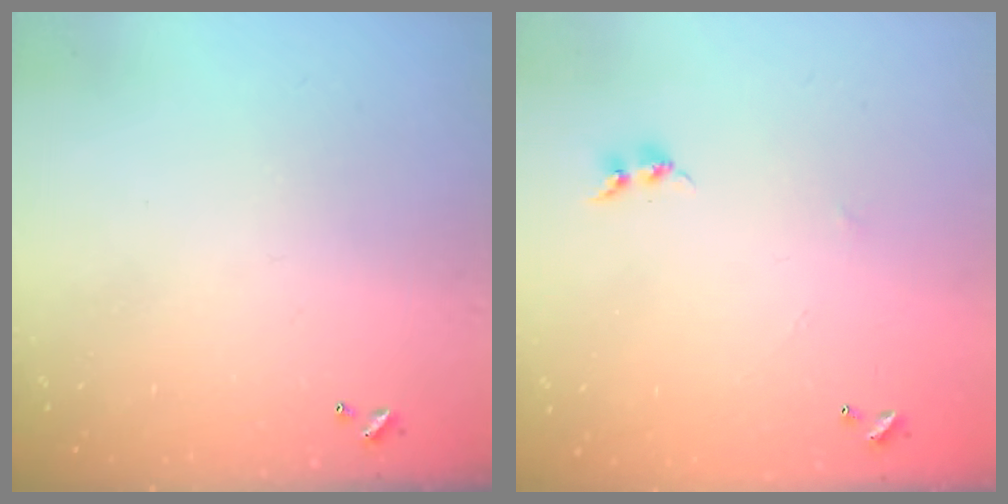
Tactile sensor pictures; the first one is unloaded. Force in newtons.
{"total": 6.7, "press": 6.7, "slide": 0.5}